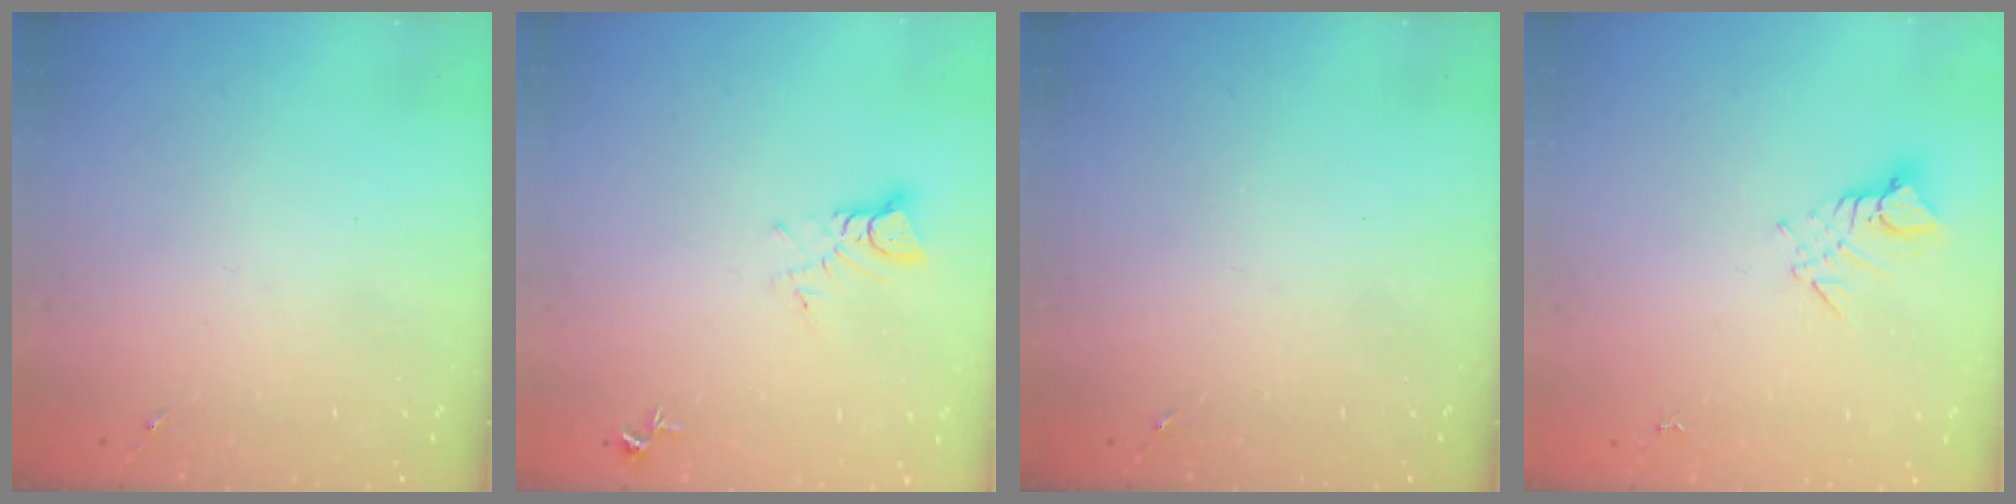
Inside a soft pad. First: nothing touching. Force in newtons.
{"total": 4.2, "press": 4.2, "slide": 0.5}
{"total": 0.0}
{"total": 3.8, "press": 3.8, "slide": 0.2}